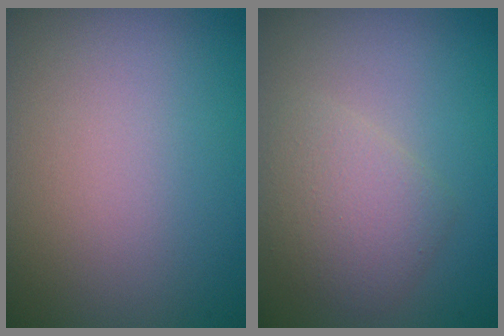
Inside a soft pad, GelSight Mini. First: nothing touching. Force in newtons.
{"total": 2.9, "press": 2.9, "slide": 0.0}